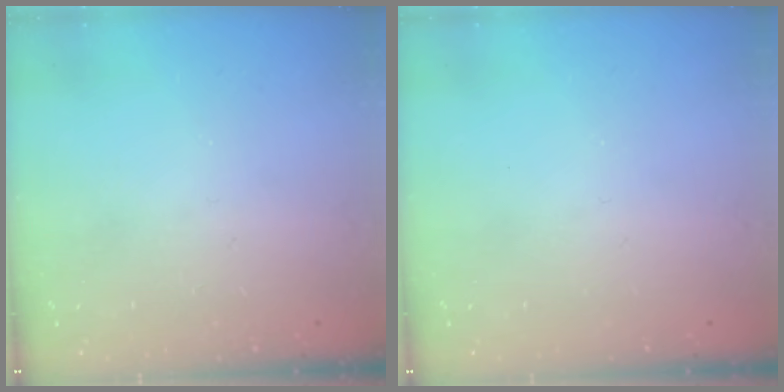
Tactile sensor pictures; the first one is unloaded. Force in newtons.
{"total": 0.0}